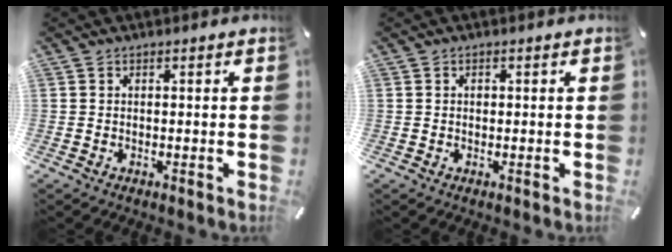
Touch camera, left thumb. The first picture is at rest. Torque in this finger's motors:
{"motor_torque": [0.09, 0.26, -0.29, -0.21, 0.00]}